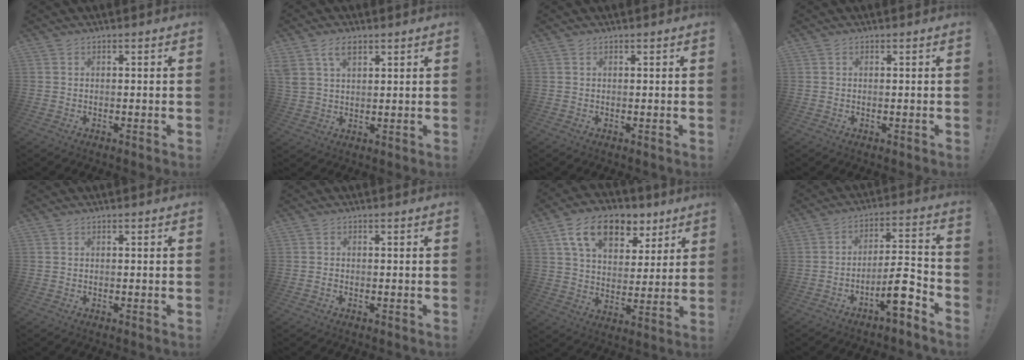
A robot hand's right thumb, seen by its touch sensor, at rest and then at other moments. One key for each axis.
{"total": 6.7, "fx": 3.7, "fy": 4.0, "fz": 4.0, "tx": -0.068, "ty": -0.004, "tz": 0.071}
{"total": 0.0}
{"total": 0.0}
{"total": 0.0}
{"total": 0.7, "fx": -0.7, "fy": 0.2, "fz": 0.1, "tx": -0.008, "ty": 0.003, "tz": -0.011}
{"total": 16.2, "fx": 9.1, "fy": 9.8, "fz": 9.2, "tx": -0.147, "ty": -0.039, "tz": 0.164}
{"total": 10.5, "fx": -6.2, "fy": 2.6, "fz": 8.1, "tx": -0.125, "ty": 0.034, "tz": -0.106}